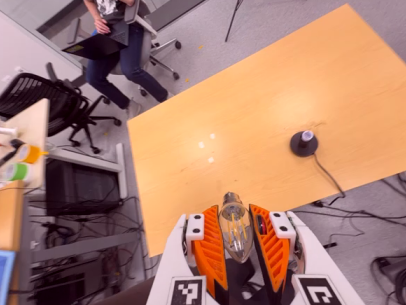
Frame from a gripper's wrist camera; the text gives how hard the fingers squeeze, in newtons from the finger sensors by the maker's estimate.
{"total": 13.9, "left": 14.7, "right": 13.2}